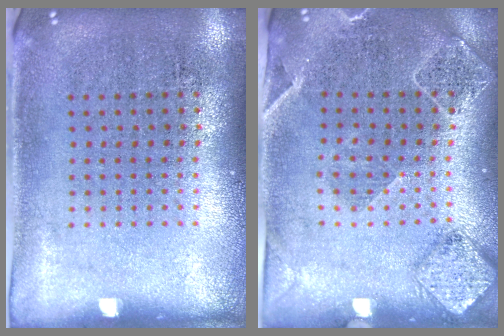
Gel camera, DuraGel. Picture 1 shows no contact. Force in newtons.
{"total": 1.7, "press": 1.7, "slide": 0.5}